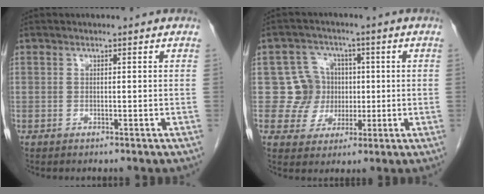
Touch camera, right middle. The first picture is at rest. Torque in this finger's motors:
{"motor_torque": [0.17, 0.06, -0.07, -0.07]}